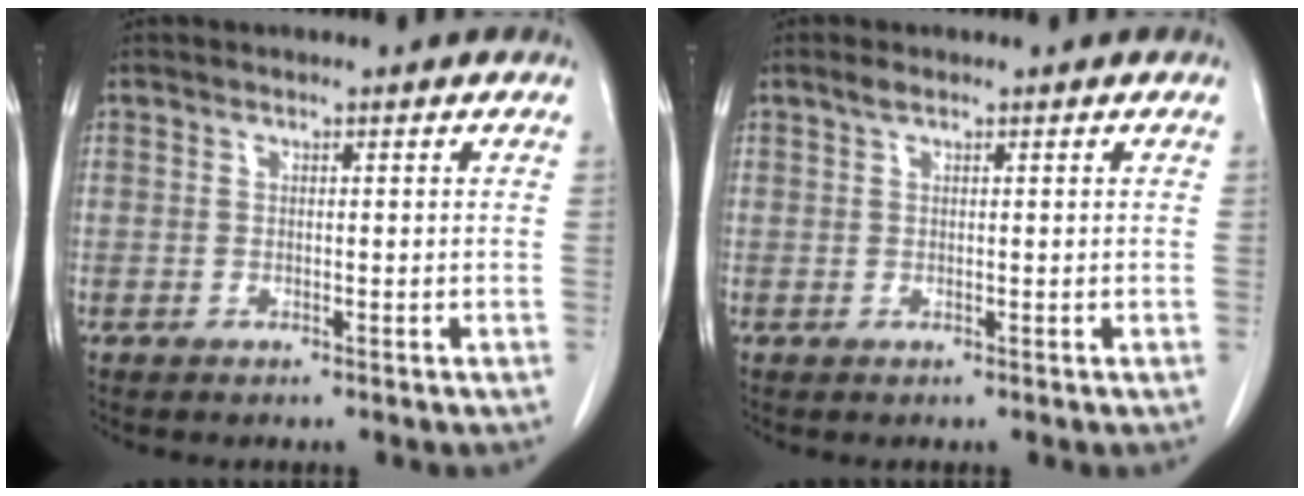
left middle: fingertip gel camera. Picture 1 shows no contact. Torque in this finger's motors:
{"motor_torque": [0.44, -0.38, -0.02, 0.01]}